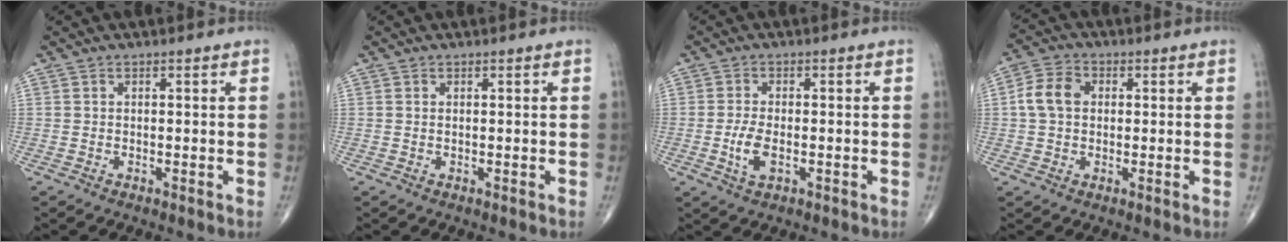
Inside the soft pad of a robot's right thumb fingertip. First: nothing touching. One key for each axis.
{"total": 0.0}
{"total": 4.6, "fx": -1.1, "fy": 2.2, "fz": 3.8, "tx": -0.080, "ty": -0.001, "tz": -0.020}
{"total": 6.5, "fx": 0.7, "fy": 4.9, "fz": 4.3, "tx": -0.079, "ty": 0.015, "tz": 0.006}